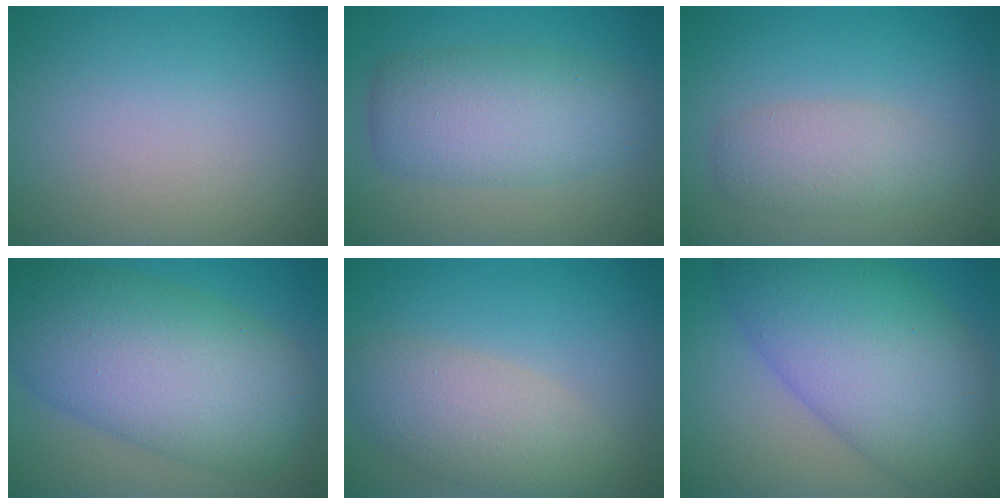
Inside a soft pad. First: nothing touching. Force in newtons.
{"total": 5.8, "press": 5.8, "slide": 0.2}
{"total": 3.0, "press": 3.0, "slide": 0.2}
{"total": 11.9, "press": 11.9, "slide": 0.2}
{"total": 5.0, "press": 5.0, "slide": 0.3}
{"total": 12.3, "press": 12.3, "slide": 0.2}